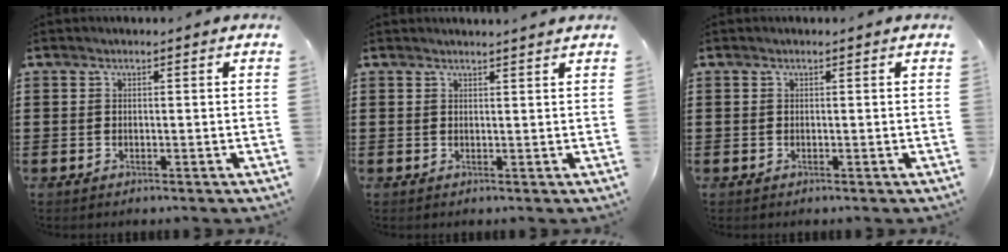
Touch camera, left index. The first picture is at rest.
{"total": 1.2, "force": [1.2, -0.2, 0.2], "torque": [-0.006, -0.002, 0.023]}
{"total": 0.0}